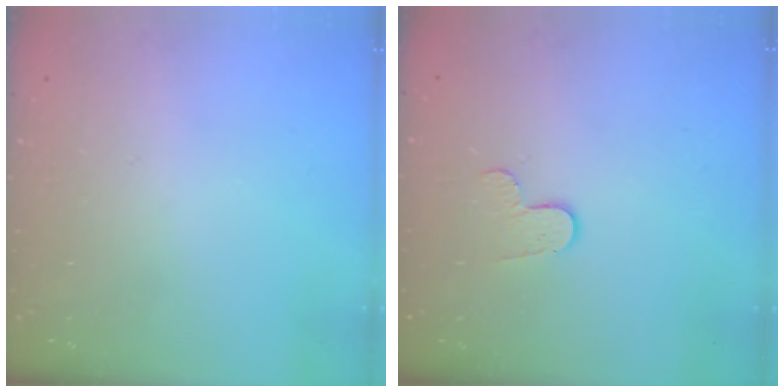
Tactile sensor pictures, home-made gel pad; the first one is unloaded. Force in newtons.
{"total": 5.7, "press": 5.7, "slide": 0.5}